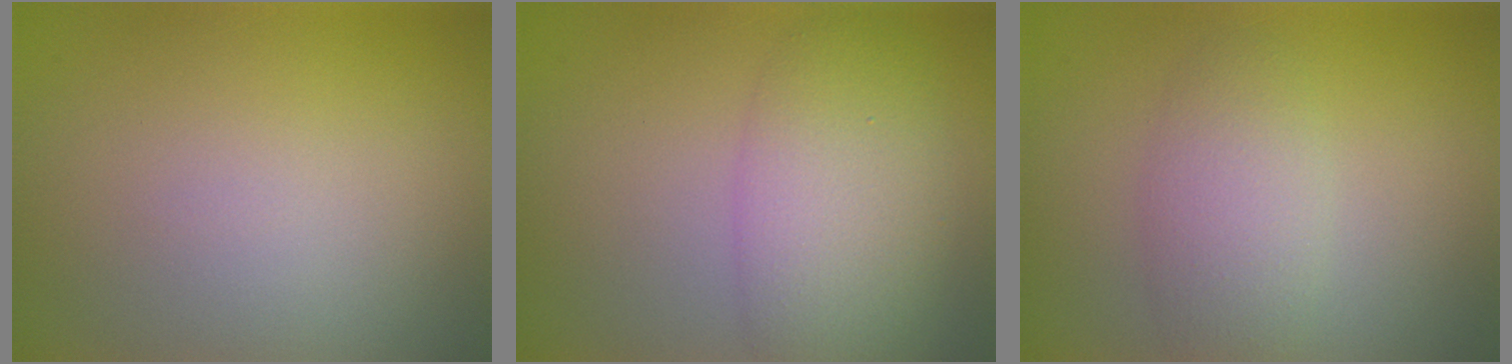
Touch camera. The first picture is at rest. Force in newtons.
{"total": 6.0, "press": 6.0, "slide": 0.2}
{"total": 3.2, "press": 3.2, "slide": 0.1}